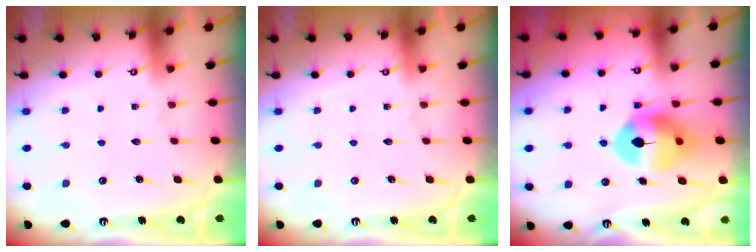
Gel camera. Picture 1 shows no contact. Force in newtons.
{"total": 0.0}
{"total": 11.2, "press": 11.0, "slide": 2.0}